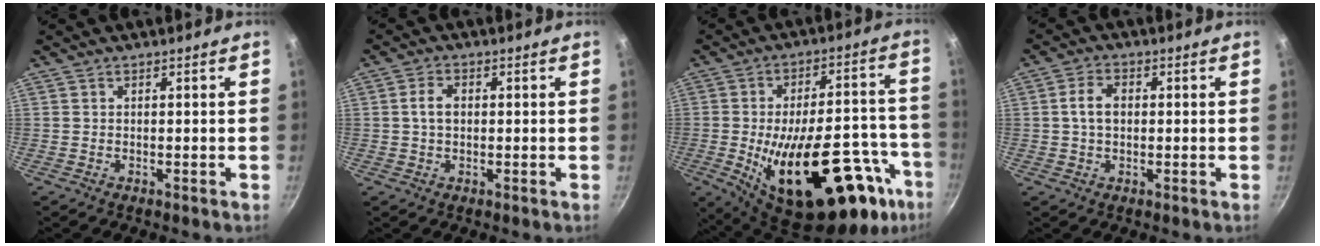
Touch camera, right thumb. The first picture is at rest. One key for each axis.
{"total": 3.5, "fx": 0.2, "fy": 2.4, "fz": 2.6, "tx": -0.041, "ty": 0.008, "tz": 0.000}
{"total": 31.6, "fx": -12.9, "fy": 14.1, "fz": 25.2, "tx": -0.312, "ty": 0.045, "tz": -0.171}
{"total": 4.8, "fx": 0.3, "fy": 3.3, "fz": 3.5, "tx": -0.055, "ty": 0.012, "tz": 0.000}